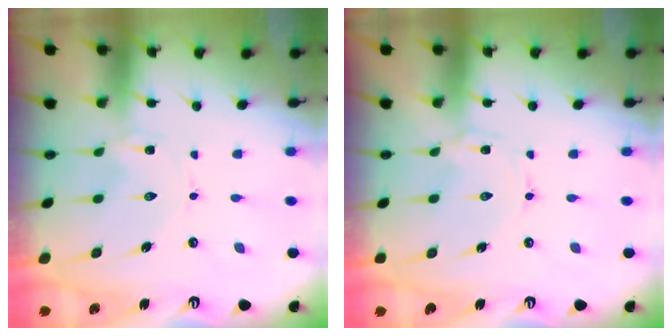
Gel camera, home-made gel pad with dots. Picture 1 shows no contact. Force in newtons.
{"total": 0.0}